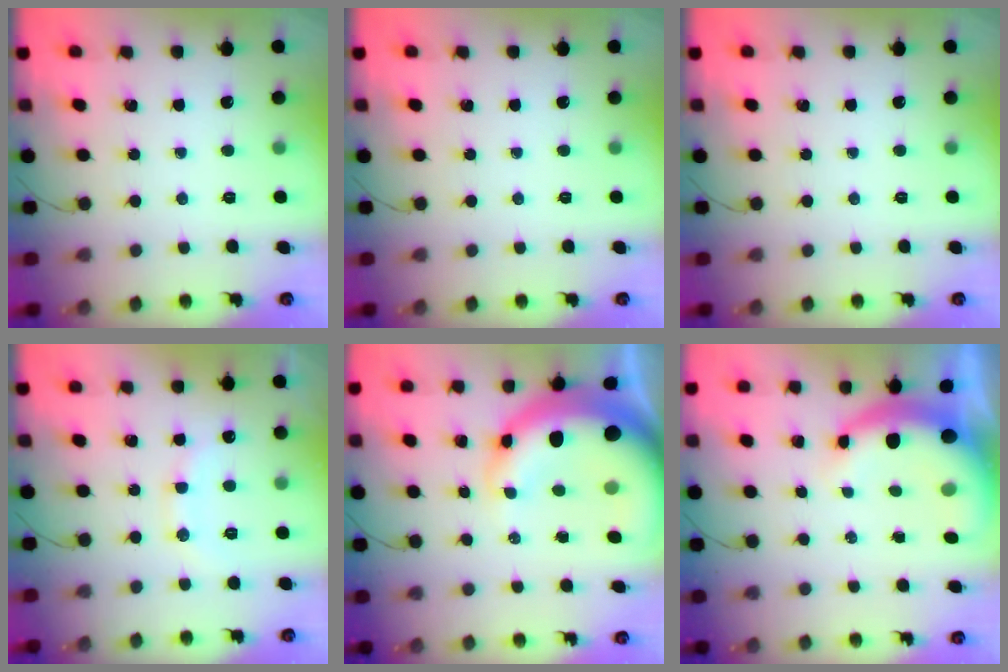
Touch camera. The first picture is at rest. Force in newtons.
{"total": 0.0}
{"total": 0.0}
{"total": 10.3, "press": 10.2, "slide": 1.1}
{"total": 18.4, "press": 18.0, "slide": 4.0}
{"total": 9.4, "press": 9.2, "slide": 2.1}